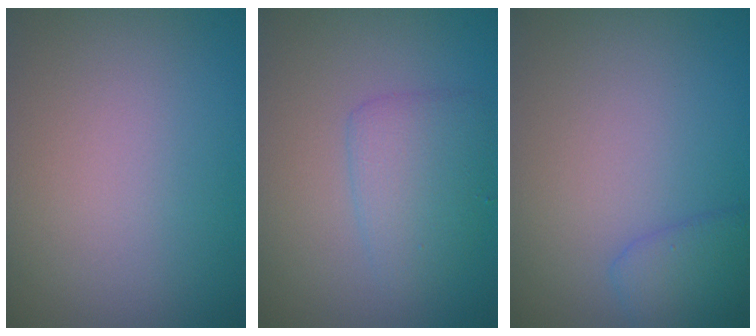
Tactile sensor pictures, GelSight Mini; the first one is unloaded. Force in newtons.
{"total": 2.8, "press": 2.8, "slide": 0.1}
{"total": 2.3, "press": 2.2, "slide": 0.2}